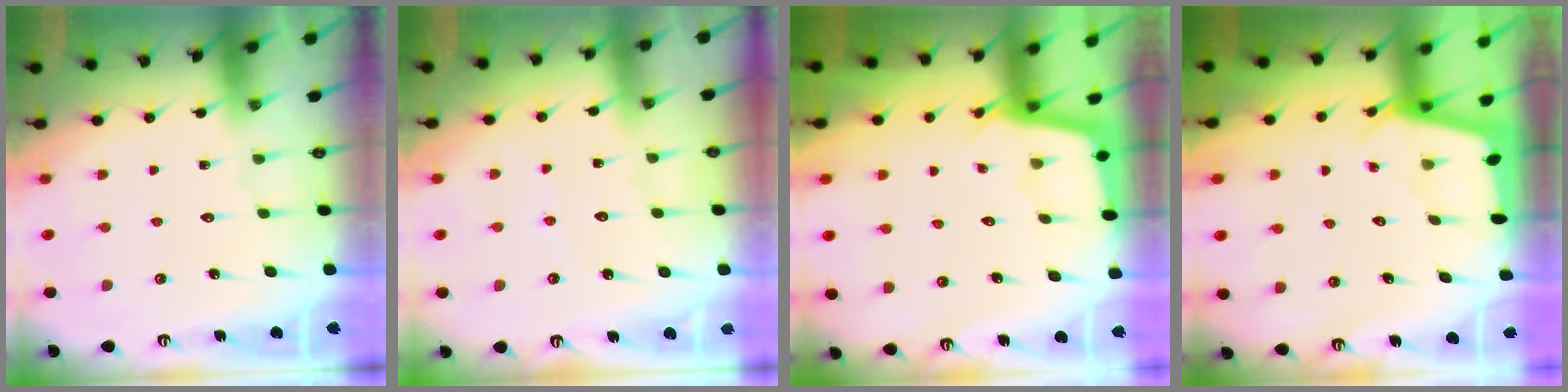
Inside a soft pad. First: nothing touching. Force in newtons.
{"total": 3.5, "press": 3.5, "slide": 0.4}
{"total": 2.4, "press": 2.4, "slide": 0.1}
{"total": 2.6, "press": 2.6, "slide": 0.3}